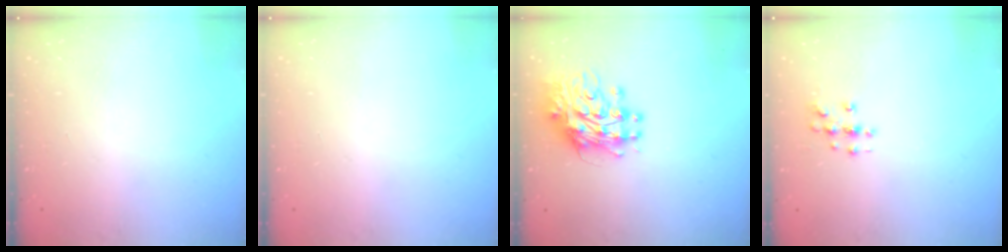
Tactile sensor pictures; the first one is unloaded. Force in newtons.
{"total": 0.0}
{"total": 12.0, "press": 11.9, "slide": 1.1}
{"total": 3.6, "press": 3.5, "slide": 0.4}